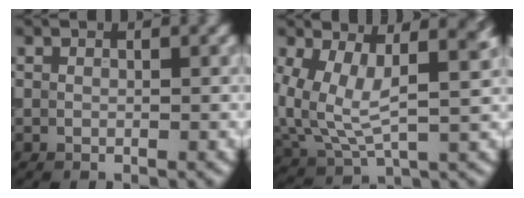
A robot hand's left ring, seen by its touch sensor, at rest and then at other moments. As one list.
[{"total": 8.5, "force": [1.9, 4.6, 6.9], "torque": [-0.160, -0.017, 0.049]}]